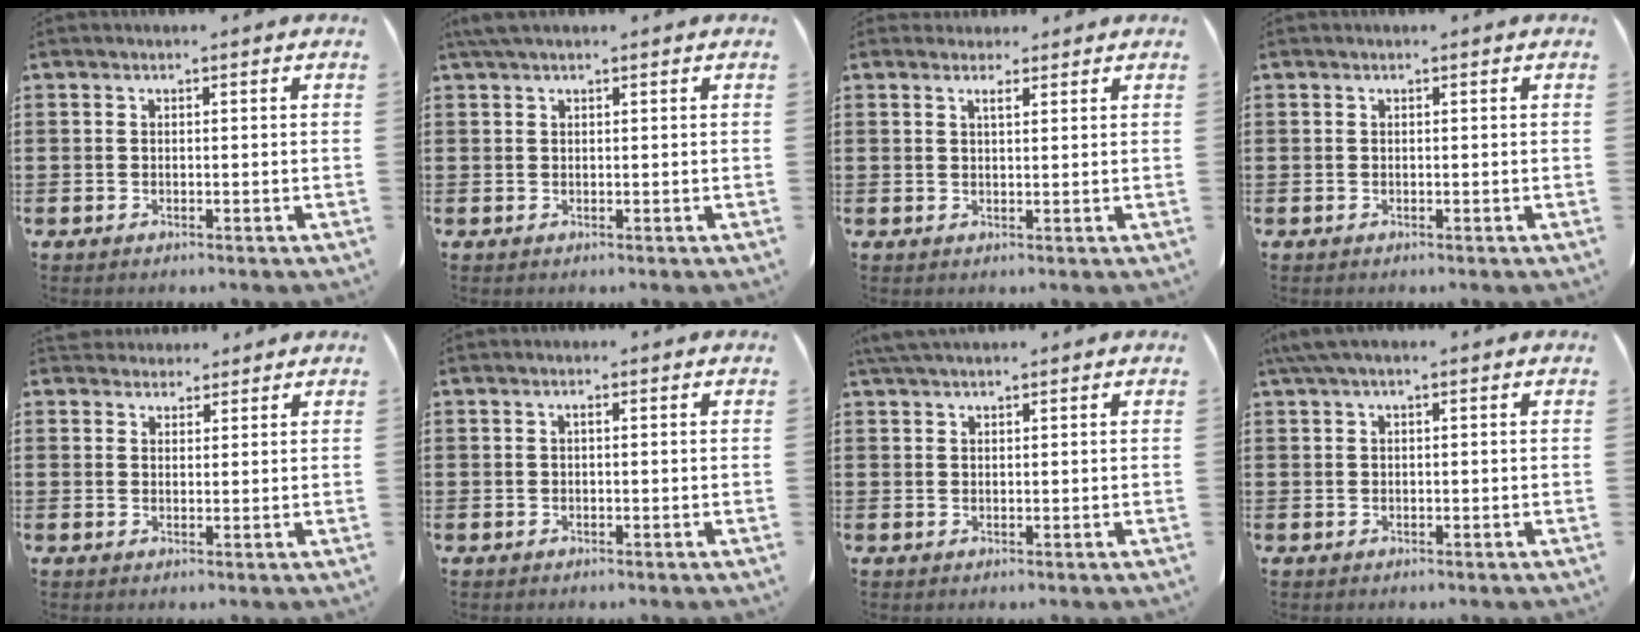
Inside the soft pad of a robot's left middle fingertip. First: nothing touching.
{"total": 1.5, "force": [1.1, 0.2, 1.0], "torque": [-0.023, 0.002, 0.020]}
{"total": 1.7, "force": [1.5, 0.4, 0.8], "torque": [-0.010, -0.003, 0.026]}
{"total": 0.0}
{"total": 2.7, "force": [2.5, 0.9, 0.2], "torque": [-0.003, -0.006, 0.047]}
{"total": 0.6, "force": [0.1, 0.0, 0.6], "torque": [-0.010, -0.002, 0.002]}
{"total": 2.0, "force": [1.8, 0.2, 0.9], "torque": [-0.021, 0.000, 0.034]}
{"total": 1.3, "force": [0.5, 0.2, 1.2], "torque": [-0.026, 0.000, 0.010]}